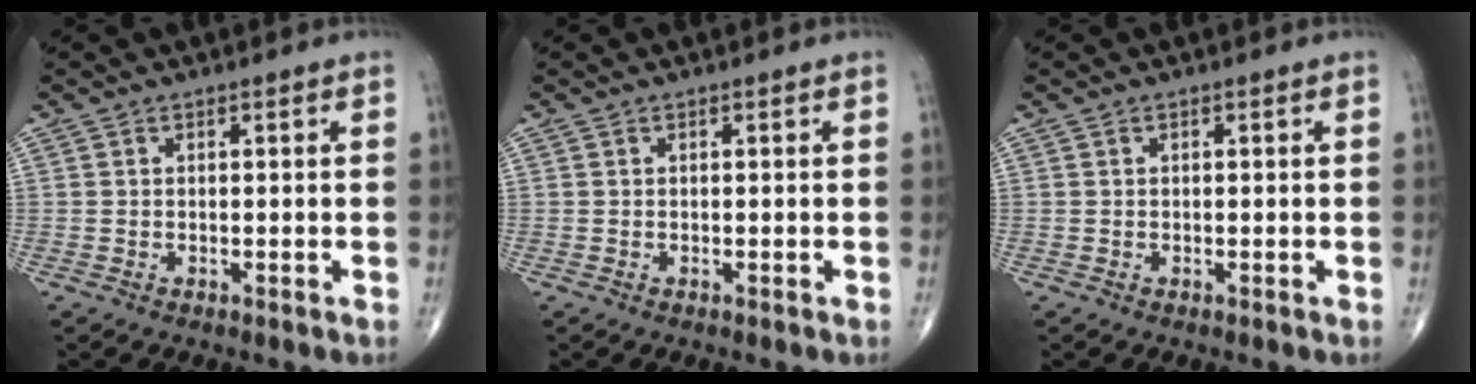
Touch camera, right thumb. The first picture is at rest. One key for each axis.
{"total": 0.0}
{"total": 0.0}